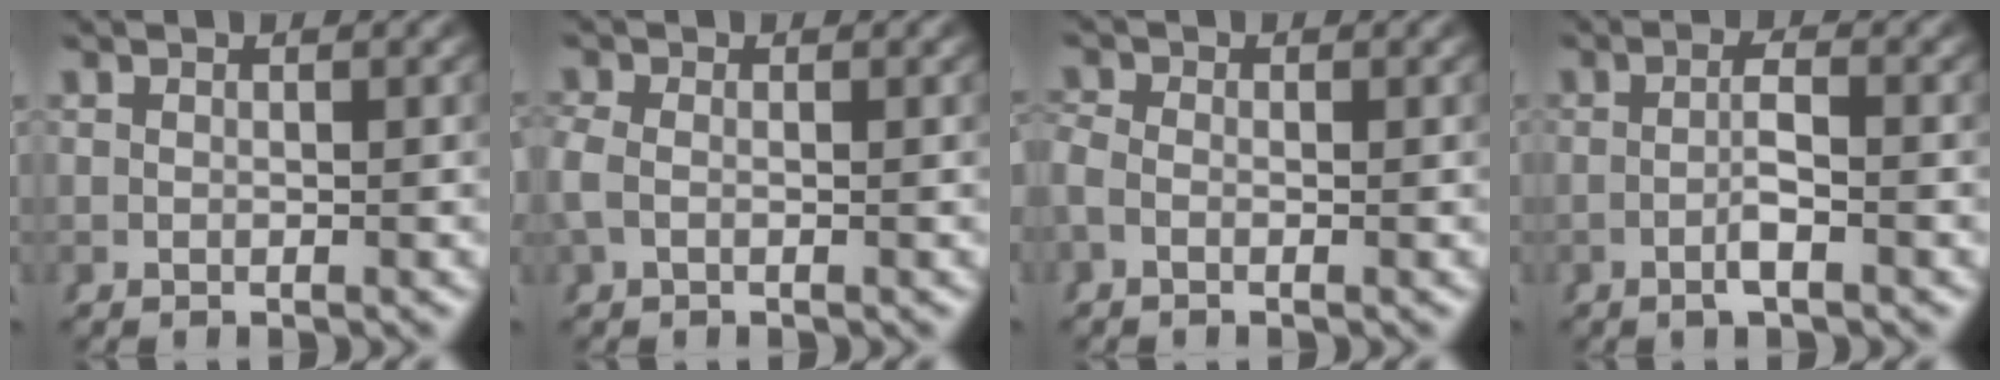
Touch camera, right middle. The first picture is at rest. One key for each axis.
{"total": 1.4, "fx": -0.2, "fy": 1.0, "fz": 1.0, "tx": -0.033, "ty": -0.001, "tz": -0.002}
{"total": 1.2, "fx": -0.6, "fy": 0.8, "fz": 0.7, "tx": -0.019, "ty": -0.005, "tz": -0.014}
{"total": 2.4, "fx": -0.8, "fy": -0.1, "fz": 2.3, "tx": -0.033, "ty": 0.002, "tz": -0.016}